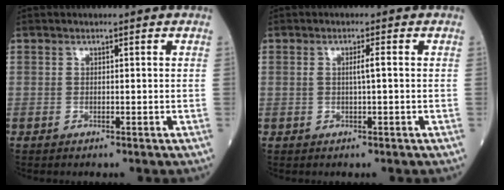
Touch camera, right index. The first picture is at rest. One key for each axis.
{"total": 1.7, "fx": 0.1, "fy": -0.1, "fz": 1.7, "tx": -0.031, "ty": 0.001, "tz": 0.001}